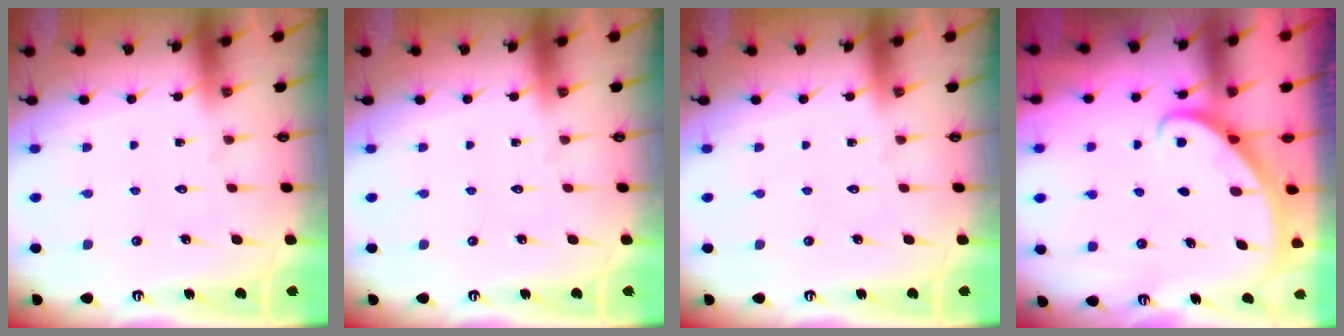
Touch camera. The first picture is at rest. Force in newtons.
{"total": 0.0}
{"total": 0.0}
{"total": 2.9, "press": 2.9, "slide": 0.2}